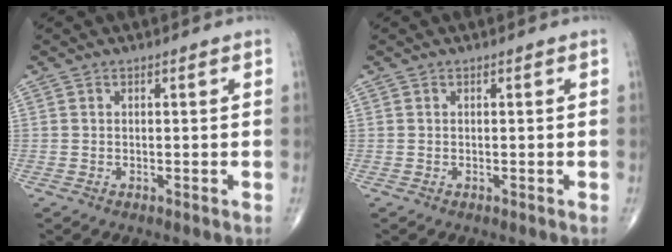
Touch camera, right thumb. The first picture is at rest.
{"total": 0.0}